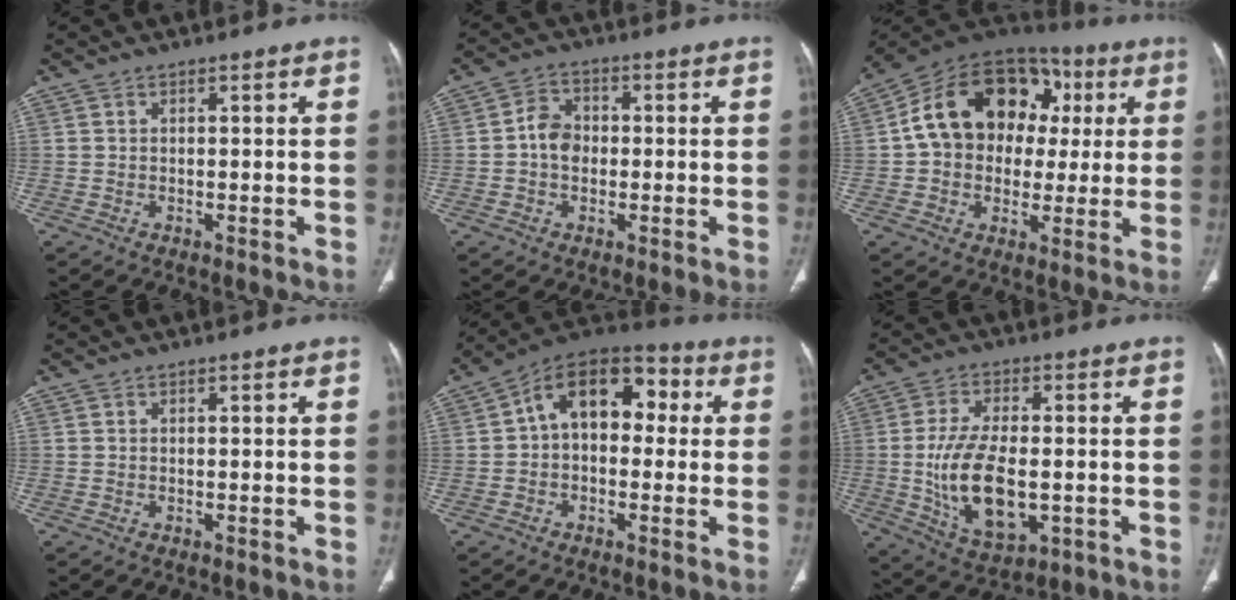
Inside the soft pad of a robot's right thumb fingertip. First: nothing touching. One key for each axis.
{"total": 5.3, "fx": -0.5, "fy": 4.3, "fz": 3.1, "tx": -0.038, "ty": 0.015, "tz": -0.017}
{"total": 21.2, "fx": 3.5, "fy": 16.0, "fz": 13.4, "tx": -0.183, "ty": 0.039, "tz": 0.050}
{"total": 0.0}
{"total": 13.9, "fx": 1.7, "fy": 9.2, "fz": 10.2, "tx": -0.118, "ty": 0.043, "tz": 0.010}
{"total": 14.3, "fx": -1.8, "fy": 7.5, "fz": 12.1, "tx": -0.223, "ty": -0.006, "tz": -0.018}